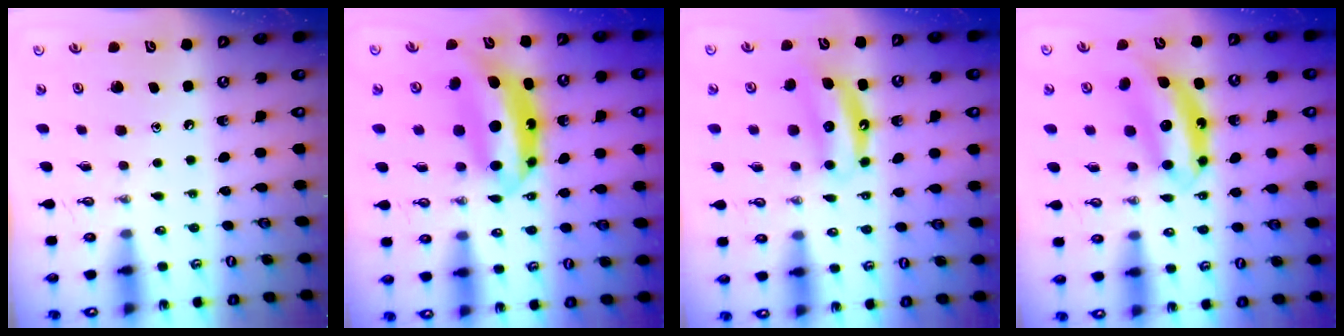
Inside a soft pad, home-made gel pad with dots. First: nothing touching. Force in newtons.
{"total": 9.1, "press": 9.0, "slide": 1.3}
{"total": 7.2, "press": 7.2, "slide": 0.5}
{"total": 7.3, "press": 7.3, "slide": 0.2}